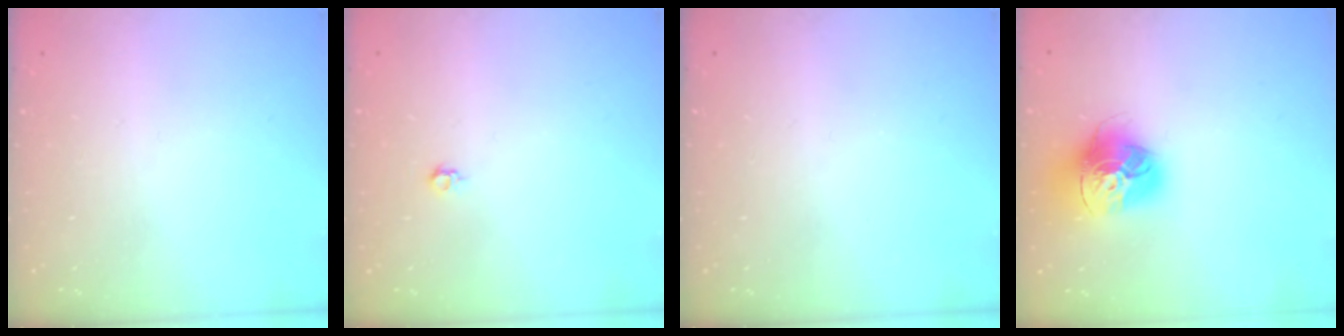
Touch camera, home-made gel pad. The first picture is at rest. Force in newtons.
{"total": 4.0, "press": 3.9, "slide": 0.7}
{"total": 0.0}
{"total": 17.0, "press": 16.9, "slide": 1.7}